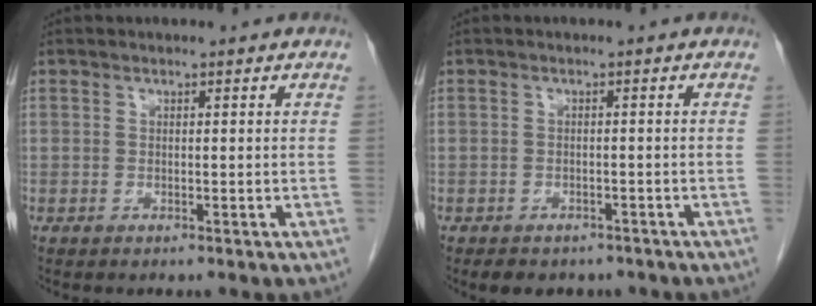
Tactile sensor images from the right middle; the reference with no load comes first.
{"total": 6.2, "force": [-4.9, 3.2, 2.0], "torque": [-0.020, 0.008, -0.056]}